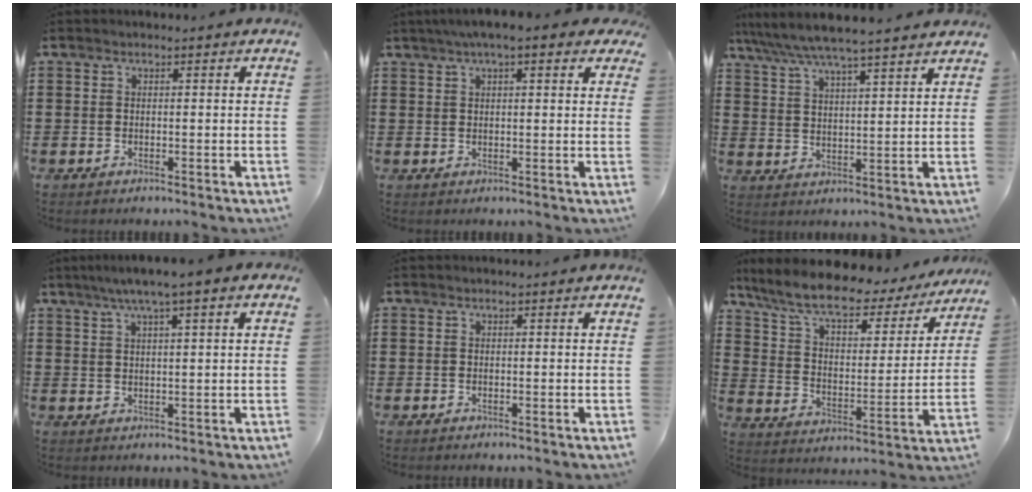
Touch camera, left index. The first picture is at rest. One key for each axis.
{"total": 4.5, "fx": 2.8, "fy": 0.8, "fz": 3.4, "tx": -0.073, "ty": 0.009, "tz": 0.049}
{"total": 5.9, "fx": 5.4, "fy": -0.1, "fz": 2.5, "tx": -0.068, "ty": -0.026, "tz": 0.092}
{"total": 4.0, "fx": 2.2, "fy": -0.1, "fz": 3.3, "tx": -0.066, "ty": 0.001, "tz": 0.037}
{"total": 0.0}
{"total": 8.9, "fx": 7.4, "fy": 2.0, "fz": 4.4, "tx": -0.116, "ty": -0.042, "tz": 0.125}